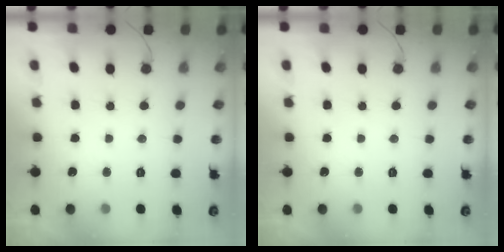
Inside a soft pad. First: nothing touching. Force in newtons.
{"total": 0.0}